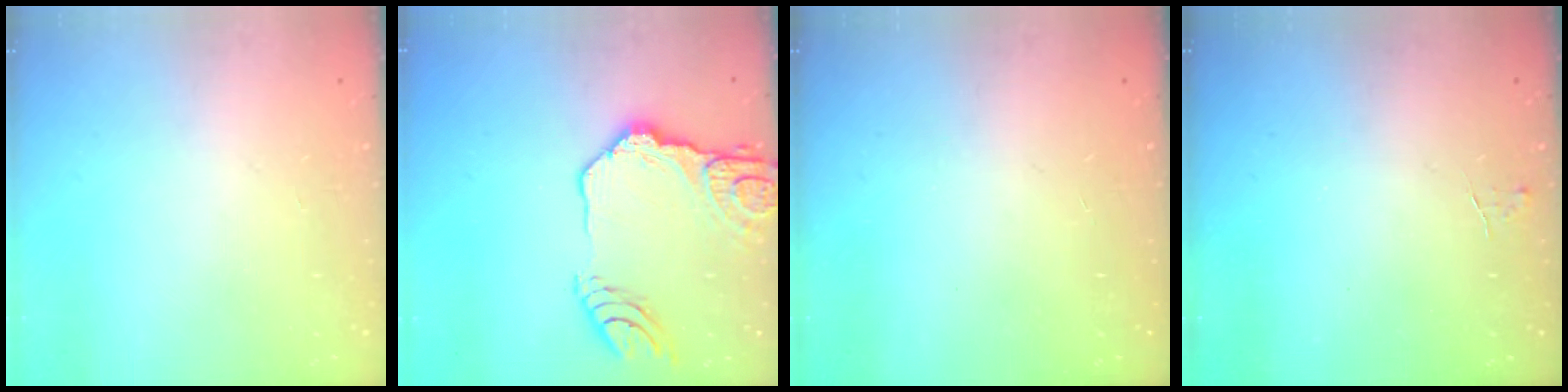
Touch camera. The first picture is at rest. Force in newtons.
{"total": 16.9, "press": 16.8, "slide": 1.9}
{"total": 0.0}
{"total": 3.8, "press": 3.8, "slide": 0.4}